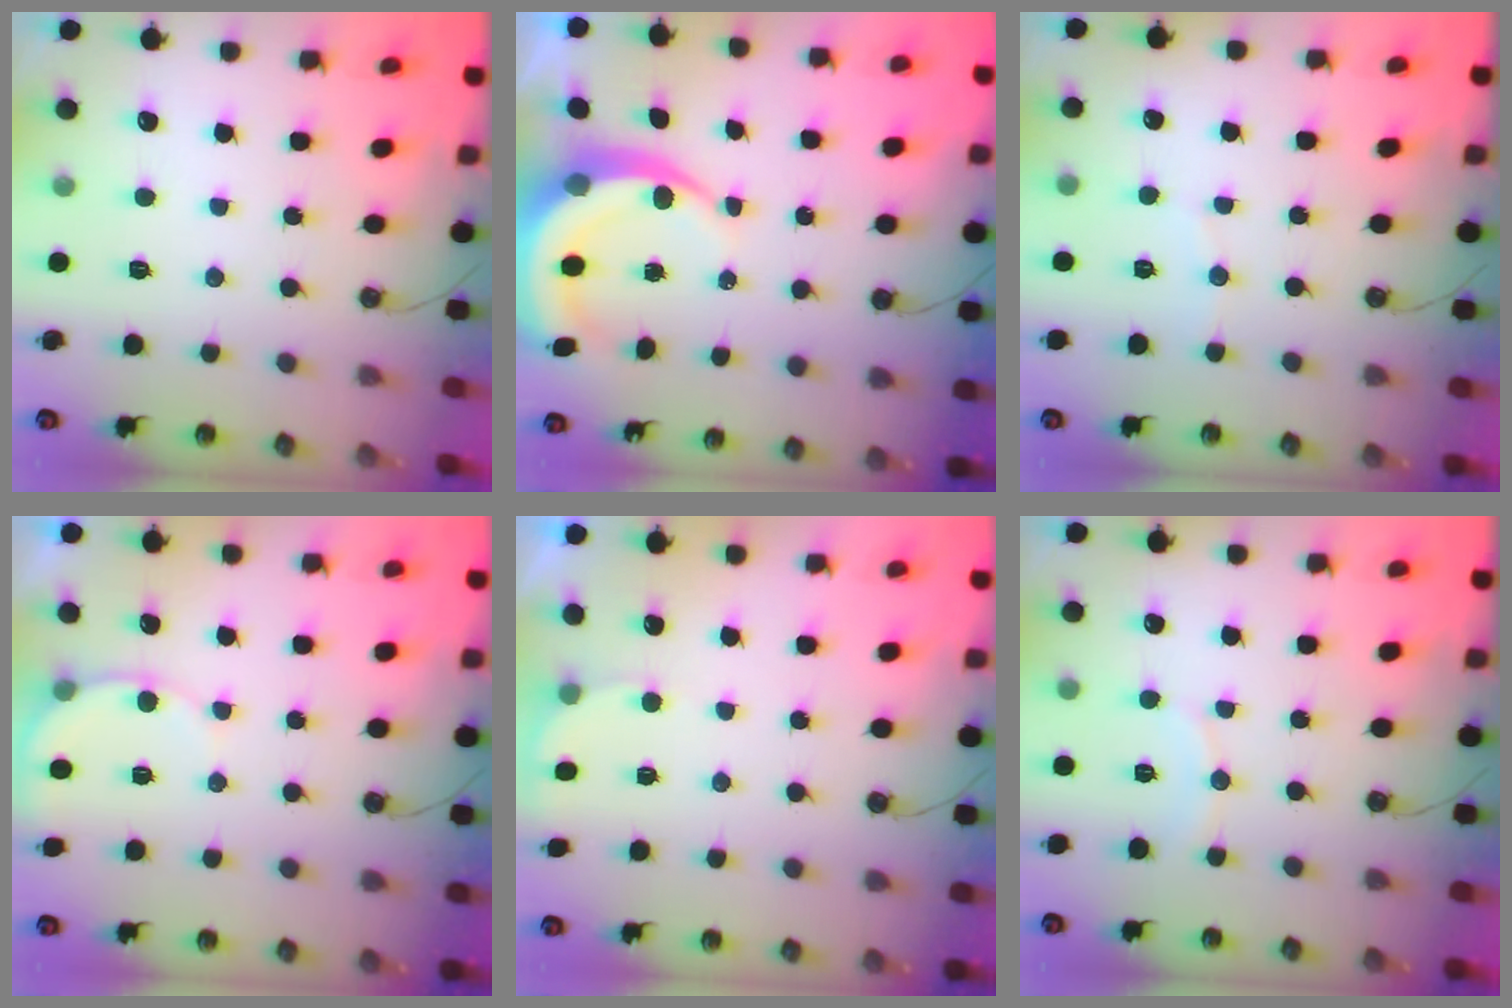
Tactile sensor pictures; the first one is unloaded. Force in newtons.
{"total": 8.0, "press": 7.9, "slide": 1.2}
{"total": 3.8, "press": 3.5, "slide": 1.4}
{"total": 4.9, "press": 4.9, "slide": 0.5}
{"total": 3.0, "press": 2.9, "slide": 0.8}
{"total": 5.7, "press": 5.7, "slide": 0.3}